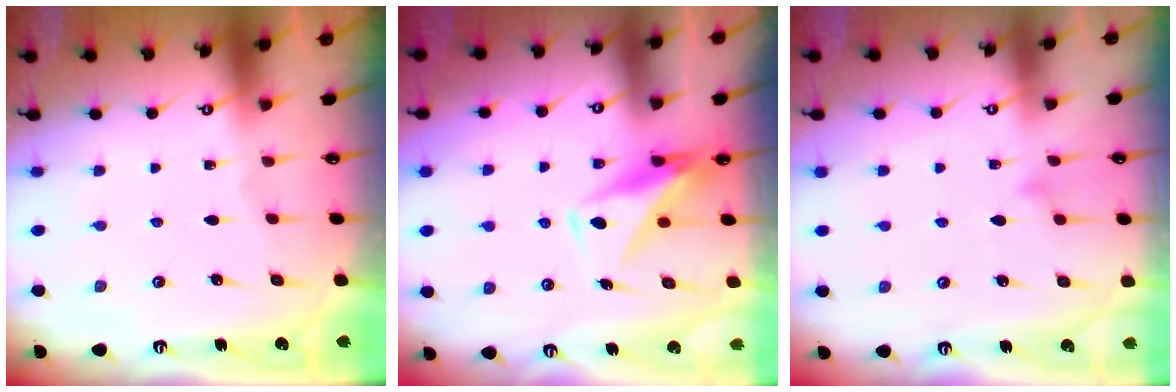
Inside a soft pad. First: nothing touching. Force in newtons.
{"total": 10.2, "press": 10.2, "slide": 0.8}
{"total": 8.3, "press": 8.3, "slide": 0.7}